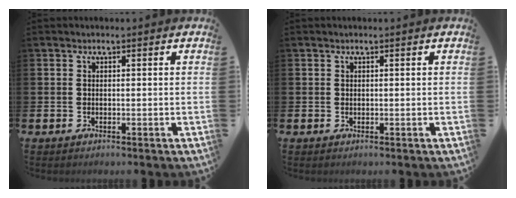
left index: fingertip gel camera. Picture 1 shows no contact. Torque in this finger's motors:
{"motor_torque": [0.02, 0.01, -0.10, 0.01]}